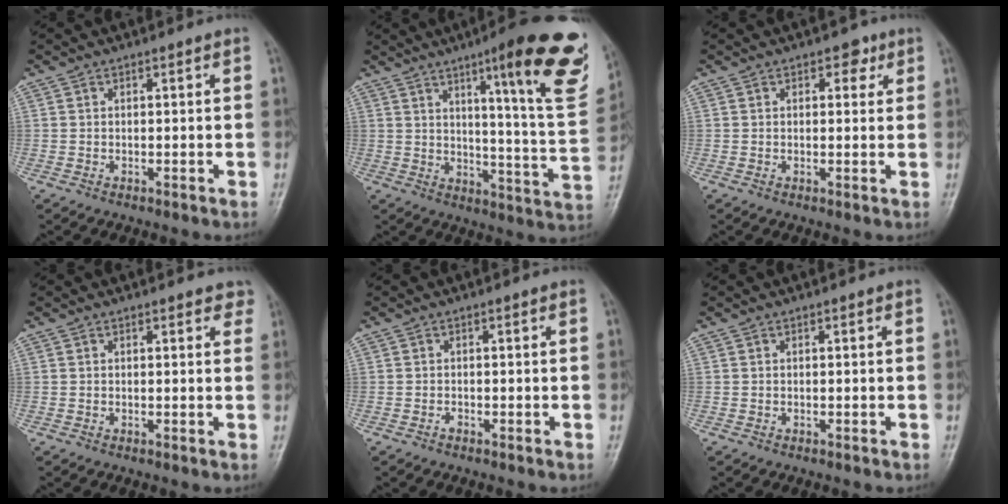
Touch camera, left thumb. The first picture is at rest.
{"total": 22.7, "force": [12.0, 3.0, 19.0], "torque": [-0.223, -0.057, 0.160]}
{"total": 2.9, "force": [1.4, 1.9, 1.7], "torque": [0.000, -0.002, 0.014]}
{"total": 2.4, "force": [1.7, 1.1, 1.1], "torque": [0.012, -0.003, 0.012]}
{"total": 0.6, "force": [-0.5, 0.3, 0.2], "torque": [-0.002, 0.001, -0.011]}
{"total": 0.0}